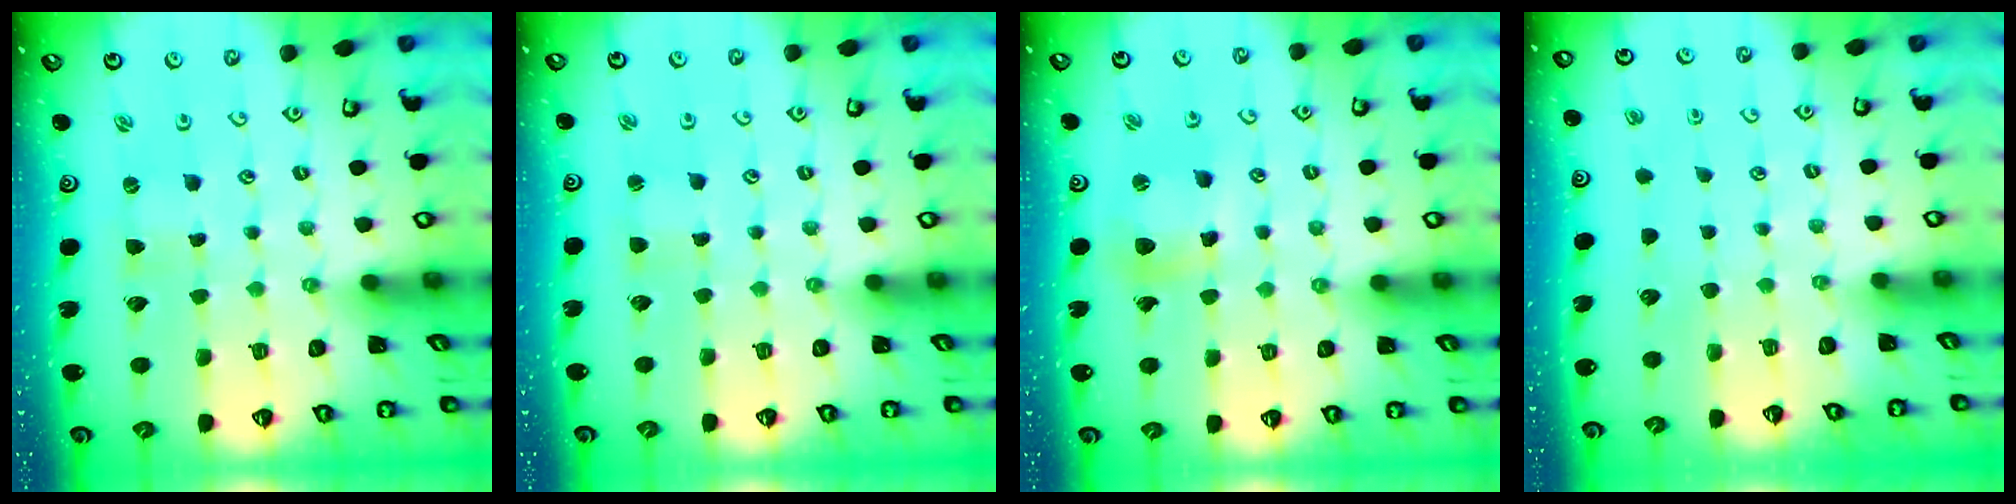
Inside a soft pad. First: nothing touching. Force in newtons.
{"total": 1.6, "press": 1.6, "slide": 0.3}
{"total": 9.0, "press": 9.0, "slide": 1.0}
{"total": 0.0}